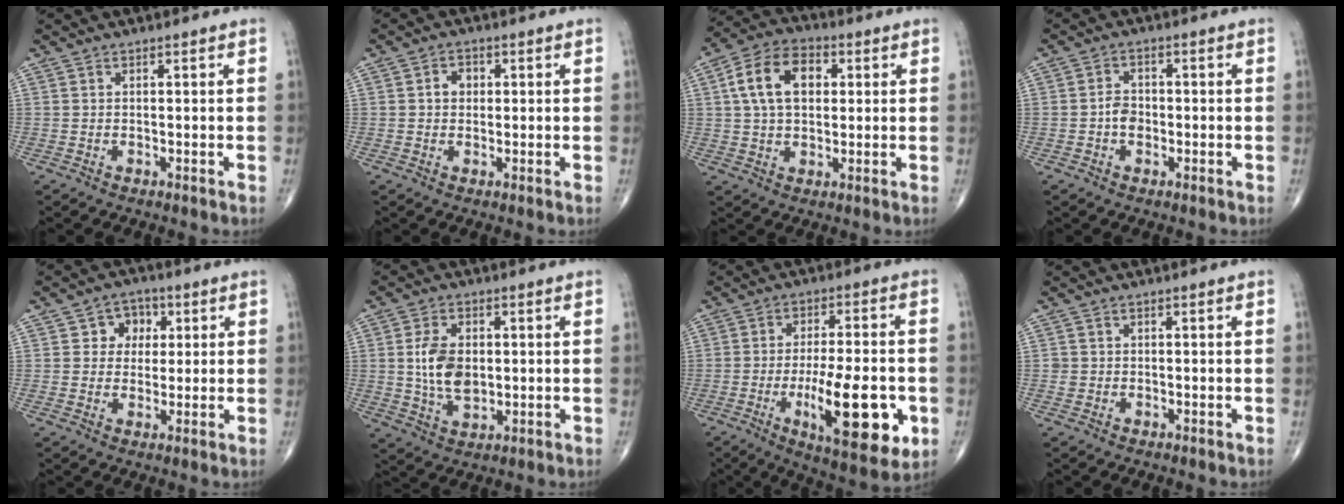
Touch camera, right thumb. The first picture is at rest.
{"total": 2.3, "force": [0.2, 2.0, 1.1], "torque": [-0.007, 0.007, 0.000]}
{"total": 12.3, "force": [2.6, 8.0, 9.0], "torque": [-0.145, 0.016, 0.039]}
{"total": 3.4, "force": [-0.7, 2.6, 2.0], "torque": [-0.022, 0.011, -0.019]}
{"total": 6.0, "force": [1.6, 5.3, 2.3], "torque": [0.005, 0.003, 0.018]}
{"total": 8.9, "force": [0.7, 5.6, 6.9], "torque": [-0.119, -0.006, 0.019]}
{"total": 18.2, "force": [-5.1, 5.7, 16.6], "torque": [-0.246, -0.002, -0.070]}
{"total": 1.0, "force": [-0.1, 1.0, 0.1], "torque": [0.003, 0.004, -0.002]}